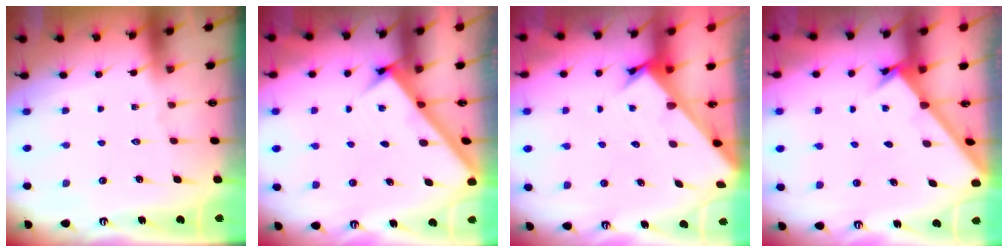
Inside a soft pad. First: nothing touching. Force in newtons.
{"total": 2.9, "press": 2.9, "slide": 0.1}
{"total": 2.6, "press": 2.6, "slide": 0.2}
{"total": 1.8, "press": 1.8, "slide": 0.1}